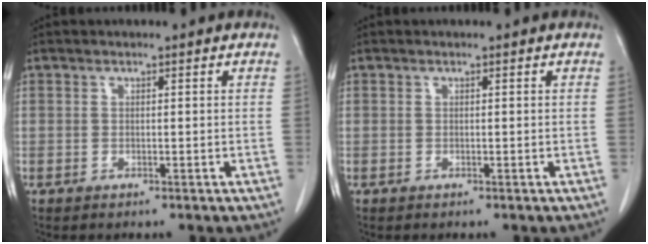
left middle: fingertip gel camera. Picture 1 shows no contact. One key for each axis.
{"total": 0.0}